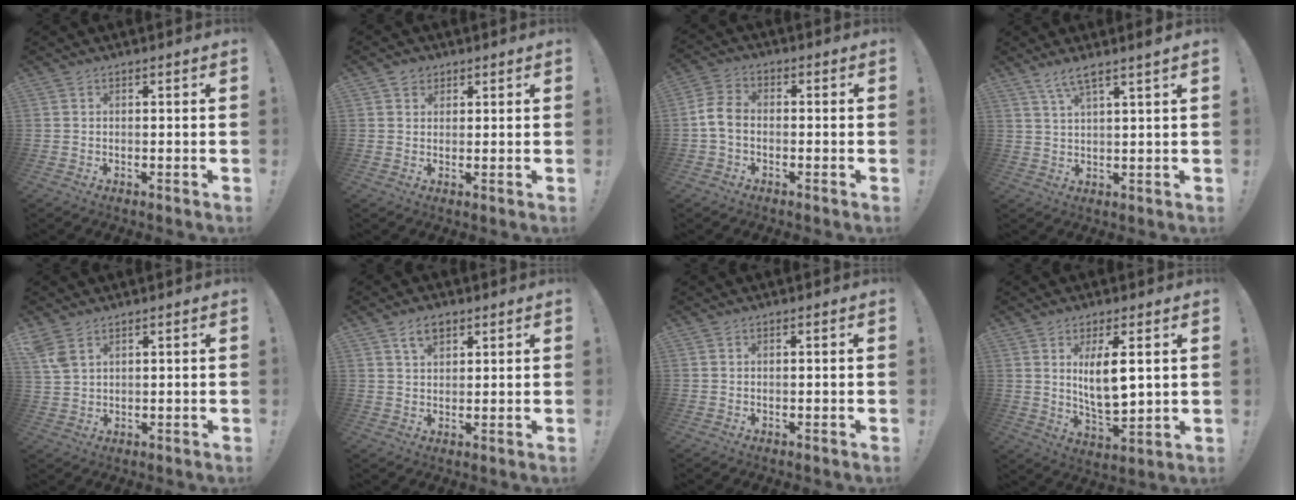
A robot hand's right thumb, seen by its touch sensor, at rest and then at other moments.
{"total": 2.6, "force": [1.7, 2.0, 0.4], "torque": [-0.006, -0.004, 0.029]}
{"total": 6.0, "force": [-1.2, 4.2, 4.1], "torque": [-0.089, 0.011, -0.019]}
{"total": 5.1, "force": [3.5, -0.4, 3.7], "torque": [-0.076, -0.012, 0.060]}
{"total": 5.1, "force": [3.1, 2.6, 3.1], "torque": [-0.052, -0.013, 0.060]}
{"total": 5.4, "force": [3.1, 3.1, 3.2], "torque": [-0.053, -0.004, 0.055]}
{"total": 0.0}
{"total": 9.7, "force": [3.2, 3.2, 8.6], "torque": [-0.147, -0.020, 0.050]}